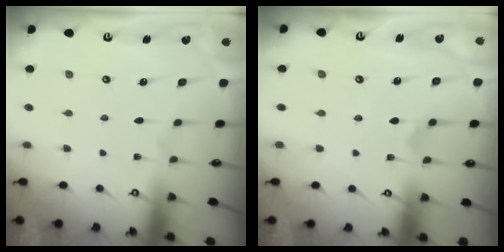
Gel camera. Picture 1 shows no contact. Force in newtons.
{"total": 1.7, "press": 1.6, "slide": 0.5}